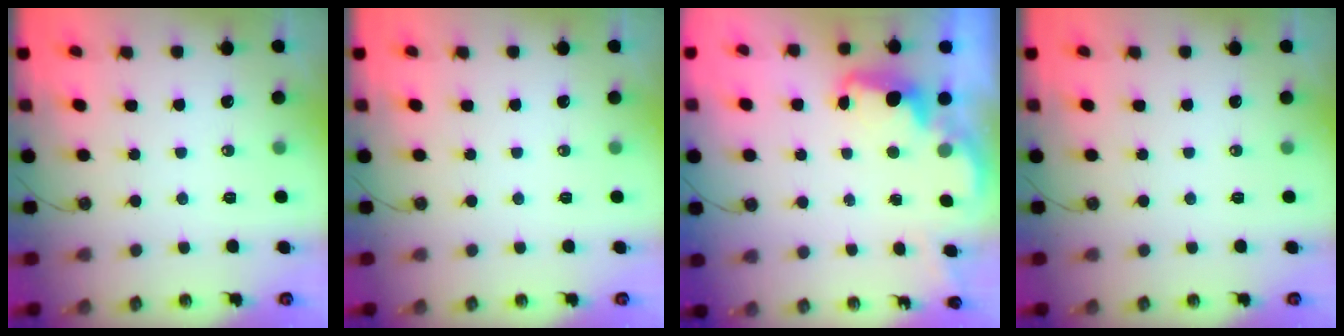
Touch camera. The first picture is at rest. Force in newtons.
{"total": 0.0}
{"total": 2.6, "press": 2.6, "slide": 0.5}
{"total": 0.0}